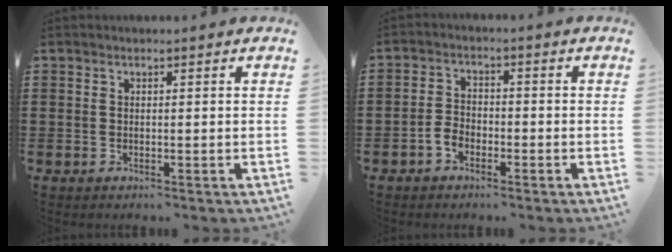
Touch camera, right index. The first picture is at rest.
{"total": 2.8, "force": [-1.7, 1.7, 1.4], "torque": [-0.036, 0.003, -0.036]}